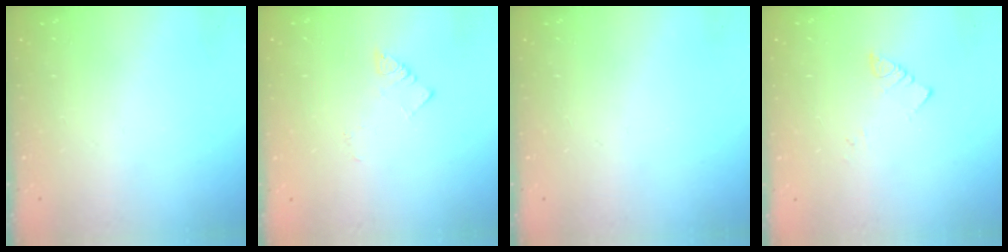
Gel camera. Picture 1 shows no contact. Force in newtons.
{"total": 2.6, "press": 2.5, "slide": 0.2}
{"total": 0.0}
{"total": 2.2, "press": 2.2, "slide": 0.2}